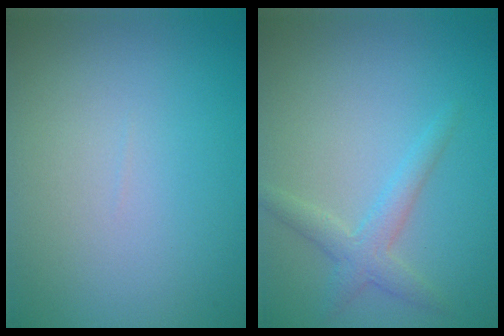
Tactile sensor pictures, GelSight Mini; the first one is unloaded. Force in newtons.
{"total": 2.4, "press": 2.4, "slide": 0.2}